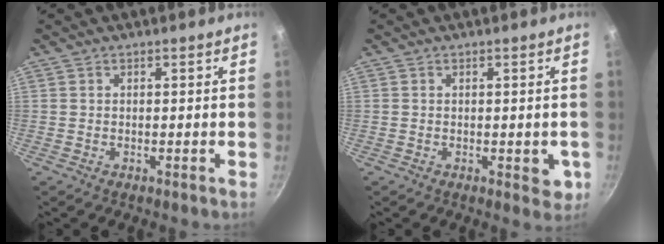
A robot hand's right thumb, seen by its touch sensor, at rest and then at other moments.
{"total": 3.6, "force": [-0.7, 1.7, 3.1], "torque": [-0.029, -0.007, -0.009]}